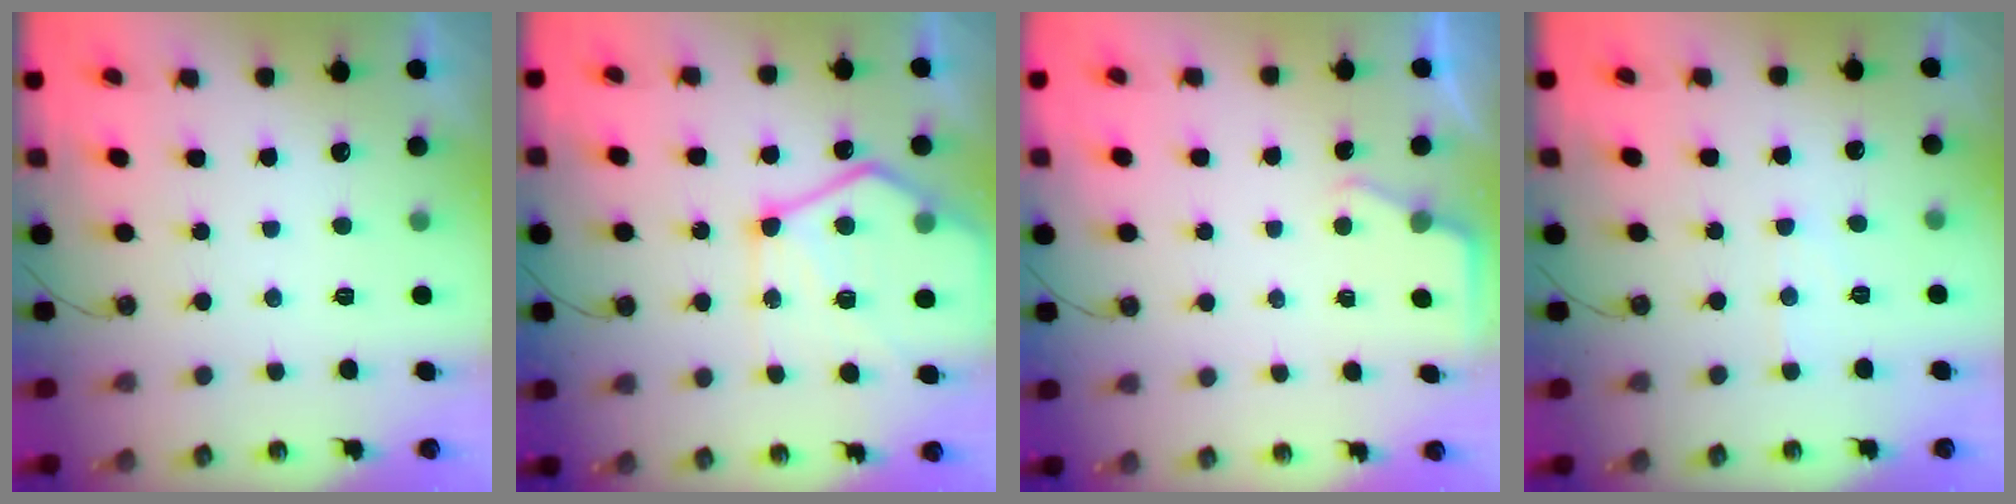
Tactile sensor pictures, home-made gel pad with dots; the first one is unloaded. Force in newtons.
{"total": 18.4, "press": 18.3, "slide": 2.0}
{"total": 3.0, "press": 2.9, "slide": 0.5}
{"total": 4.8, "press": 4.7, "slide": 0.7}